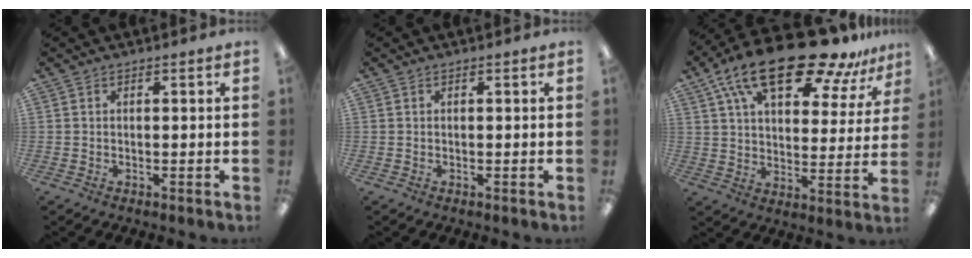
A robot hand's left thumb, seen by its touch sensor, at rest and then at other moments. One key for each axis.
{"total": 0.0}
{"total": 23.1, "fx": 15.8, "fy": 8.6, "fz": 14.6, "tx": -0.246, "ty": -0.091, "tz": 0.269}